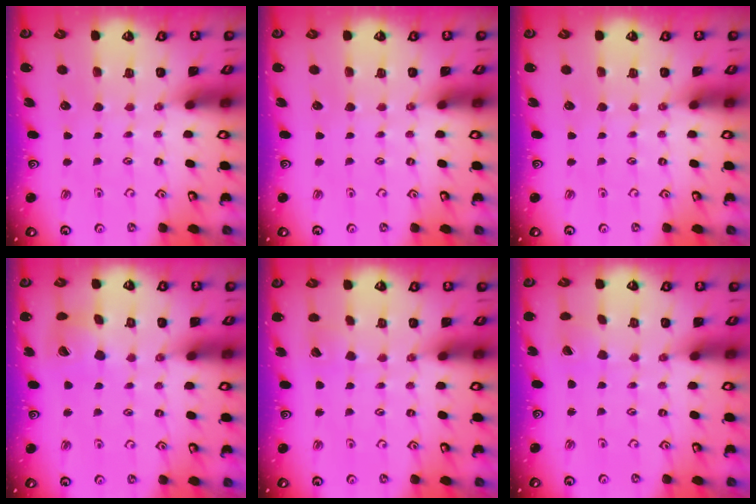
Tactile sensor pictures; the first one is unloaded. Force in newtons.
{"total": 0.0}
{"total": 0.0}
{"total": 9.7, "press": 9.6, "slide": 1.3}
{"total": 2.7, "press": 2.7, "slide": 0.2}
{"total": 0.9, "press": 0.7, "slide": 0.5}